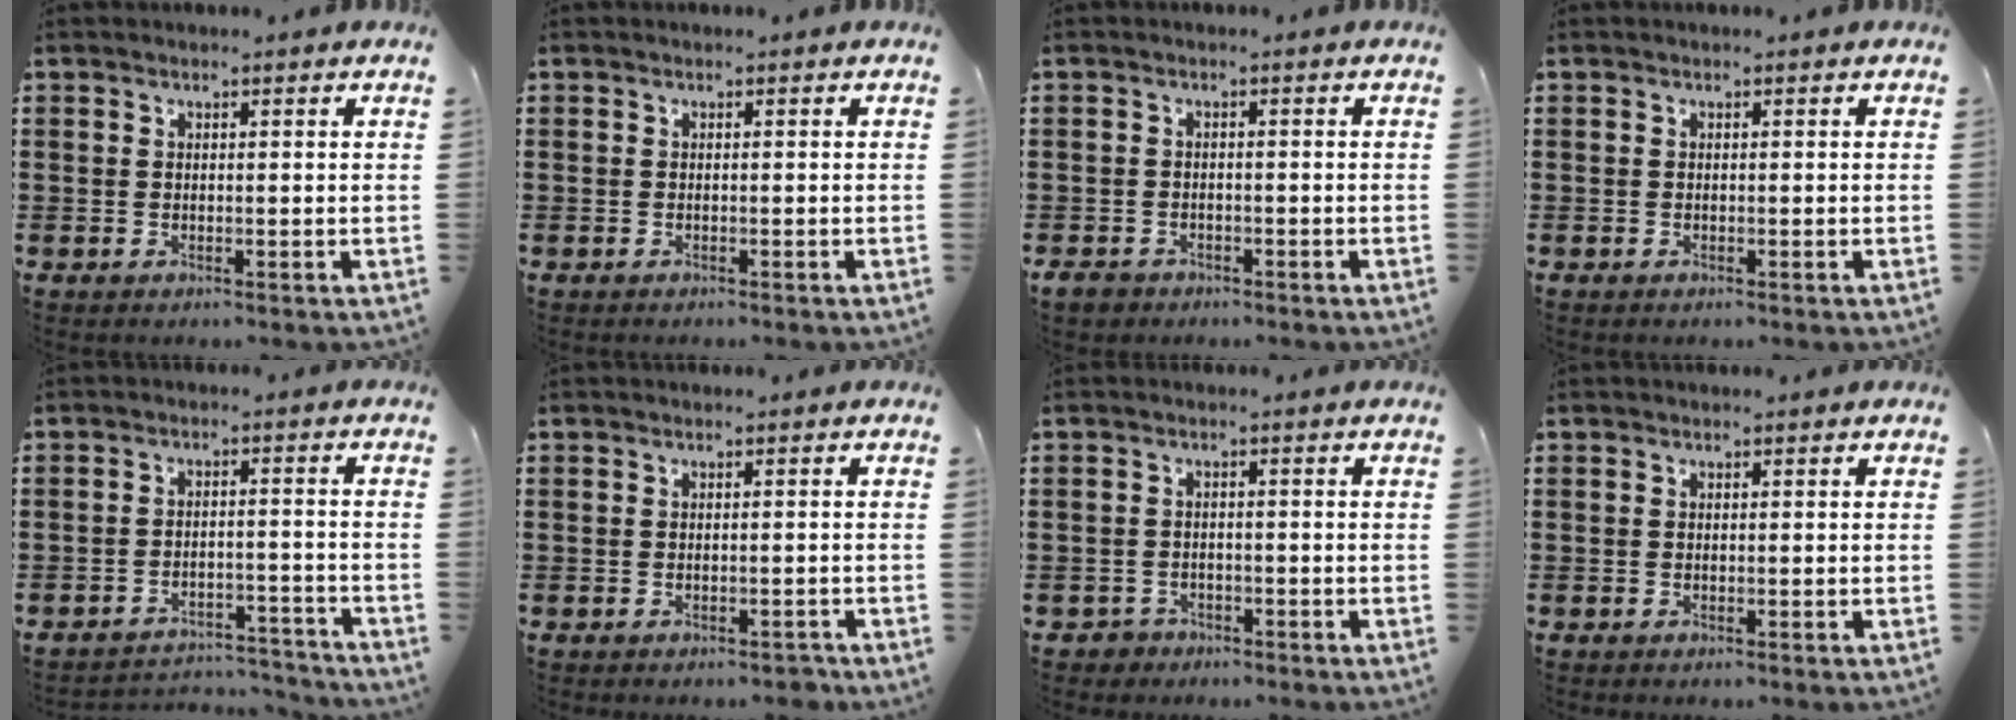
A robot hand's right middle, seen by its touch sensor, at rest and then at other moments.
{"total": 0.5, "force": [-0.4, 0.2, -0.1], "torque": [0.001, 0.002, -0.010]}
{"total": 1.8, "force": [-1.5, 0.9, 0.4], "torque": [-0.019, 0.000, -0.034]}
{"total": 0.0}
{"total": 3.8, "force": [-3.8, 0.4, 0.4], "torque": [-0.012, 0.002, -0.080]}
{"total": 1.1, "force": [-1.0, 0.4, 0.2], "torque": [-0.008, -0.001, -0.020]}
{"total": 1.5, "force": [-1.3, 0.8, -0.1], "torque": [-0.005, 0.000, -0.030]}
{"total": 0.0}